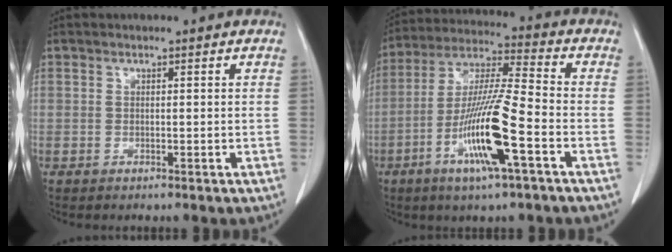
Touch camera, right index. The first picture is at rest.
{"total": 14.3, "force": [-5.3, 0.5, 13.3], "torque": [-0.263, -0.009, -0.101]}